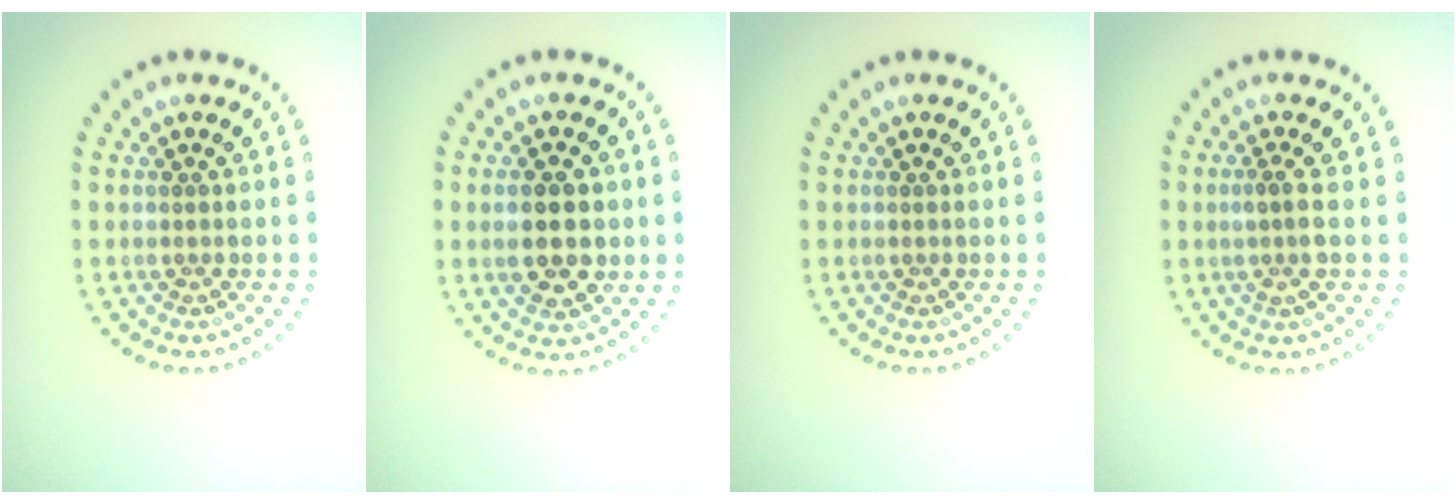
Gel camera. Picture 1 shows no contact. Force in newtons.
{"total": 4.4, "press": 4.4, "slide": 0.3}
{"total": 0.0}
{"total": 1.9, "press": 1.4, "slide": 1.2}